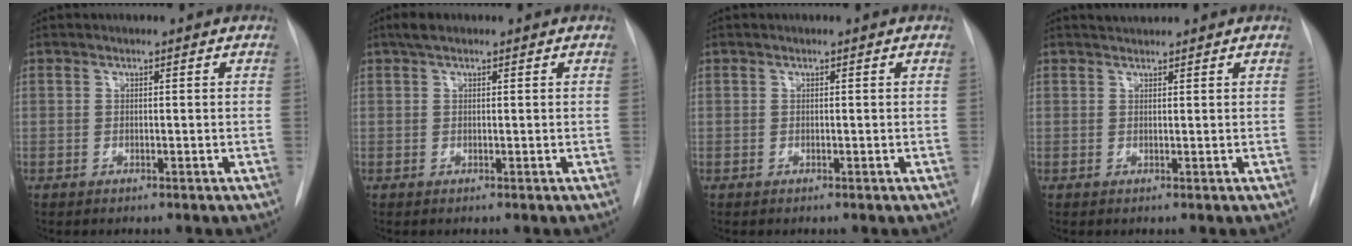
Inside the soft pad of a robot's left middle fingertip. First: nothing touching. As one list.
[{"total": 1.9, "force": [1.3, 0.8, 1.1], "torque": [-0.024, 0.016, 0.023]}, {"total": 0.0}, {"total": 1.3, "force": [1.3, 0.2, 0.1], "torque": [-0.010, 0.010, 0.025]}]